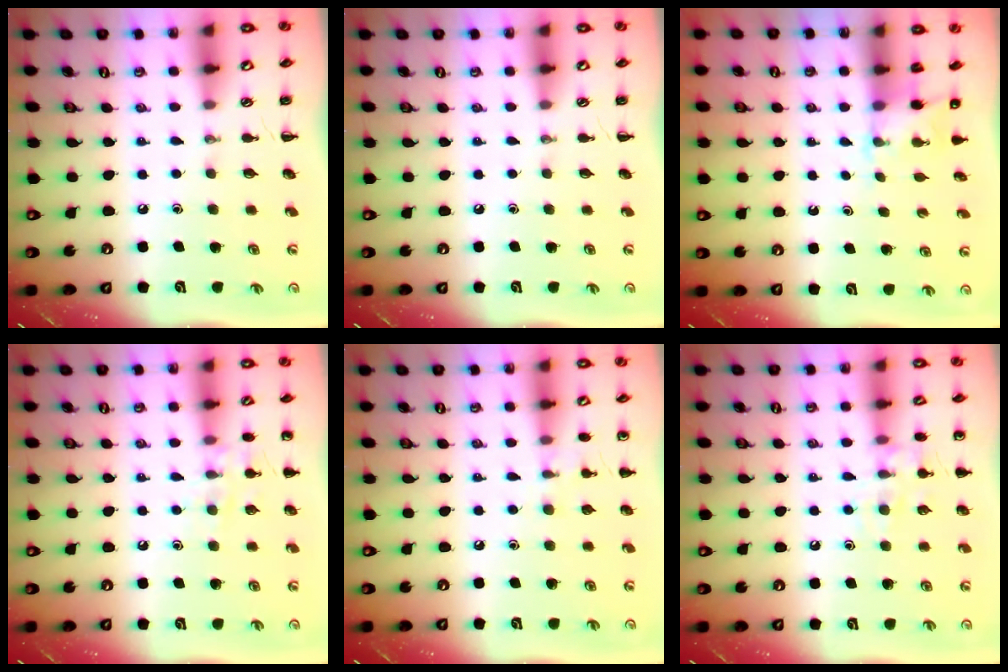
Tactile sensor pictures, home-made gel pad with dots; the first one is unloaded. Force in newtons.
{"total": 0.0}
{"total": 4.0, "press": 3.8, "slide": 1.2}
{"total": 8.5, "press": 8.4, "slide": 1.4}
{"total": 7.0, "press": 6.6, "slide": 2.2}
{"total": 10.1, "press": 10.0, "slide": 1.5}